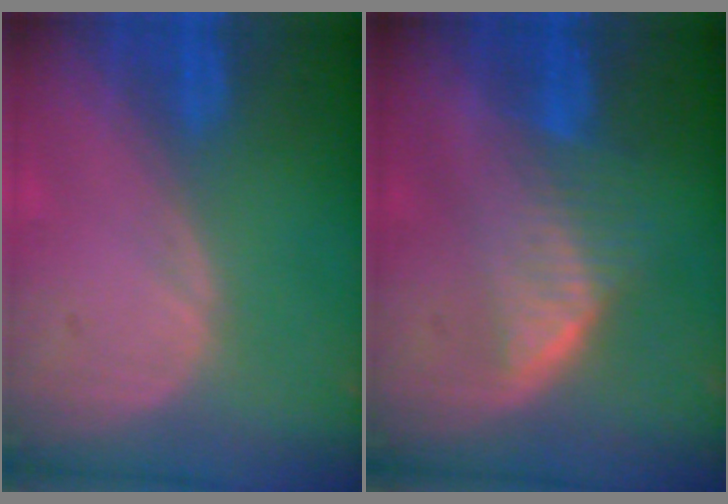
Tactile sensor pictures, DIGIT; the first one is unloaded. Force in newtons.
{"total": 6.6, "press": 5.8, "slide": 3.1}